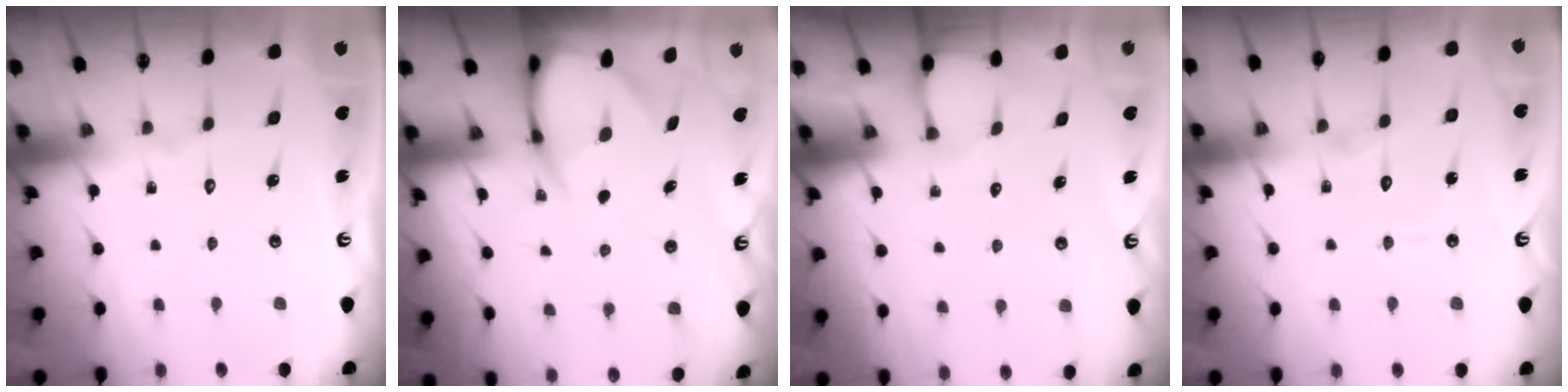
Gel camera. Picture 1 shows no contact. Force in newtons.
{"total": 6.2, "press": 6.1, "slide": 0.7}
{"total": 0.9, "press": 0.8, "slide": 0.2}
{"total": 6.3, "press": 6.2, "slide": 0.6}